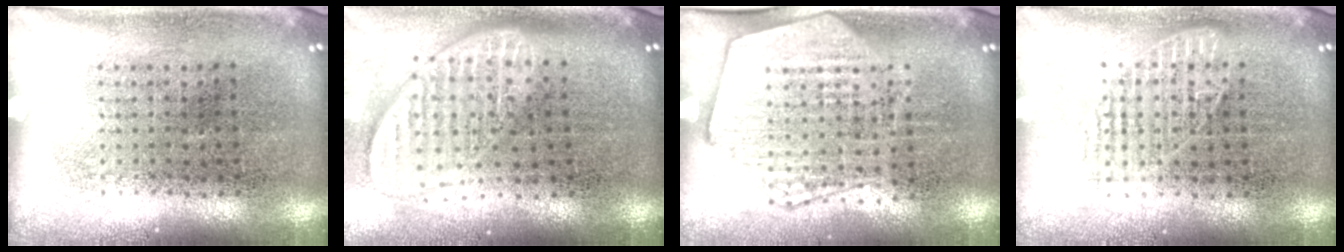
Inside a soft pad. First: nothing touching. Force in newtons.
{"total": 2.0, "press": 1.5, "slide": 1.2}
{"total": 2.1, "press": 1.9, "slide": 0.8}
{"total": 1.6, "press": 1.6, "slide": 0.3}